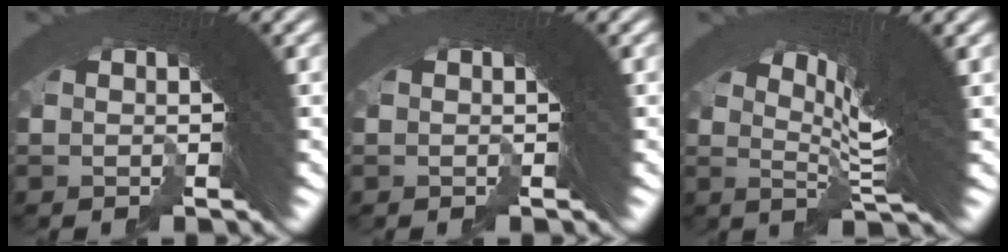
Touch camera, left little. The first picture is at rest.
{"total": 0.0}
{"total": 8.8, "force": [3.8, 1.7, 7.8], "torque": [-0.108, 0.030, 0.049]}